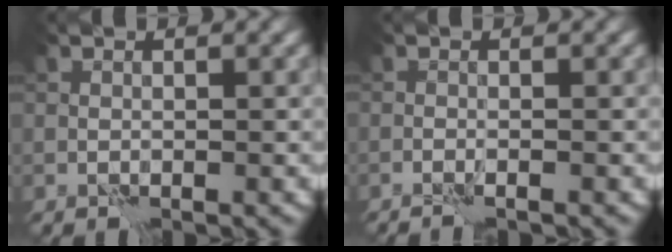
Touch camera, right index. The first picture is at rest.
{"total": 1.0, "force": [-0.8, -0.2, 0.6], "torque": [-0.018, 0.004, -0.016]}